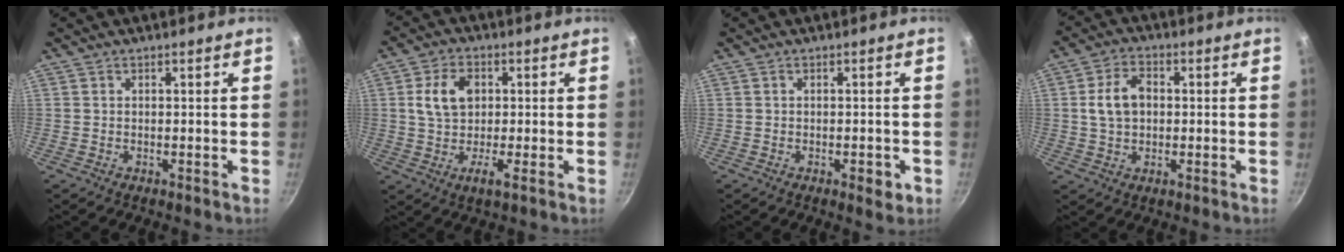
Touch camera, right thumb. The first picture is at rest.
{"total": 9.1, "force": [0.9, 5.2, 7.4], "torque": [-0.132, 0.002, 0.017]}
{"total": 2.6, "force": [-1.1, 1.1, 2.1], "torque": [-0.021, 0.000, -0.013]}
{"total": 7.5, "force": [0.7, 5.0, 5.5], "torque": [-0.095, 0.013, 0.011]}